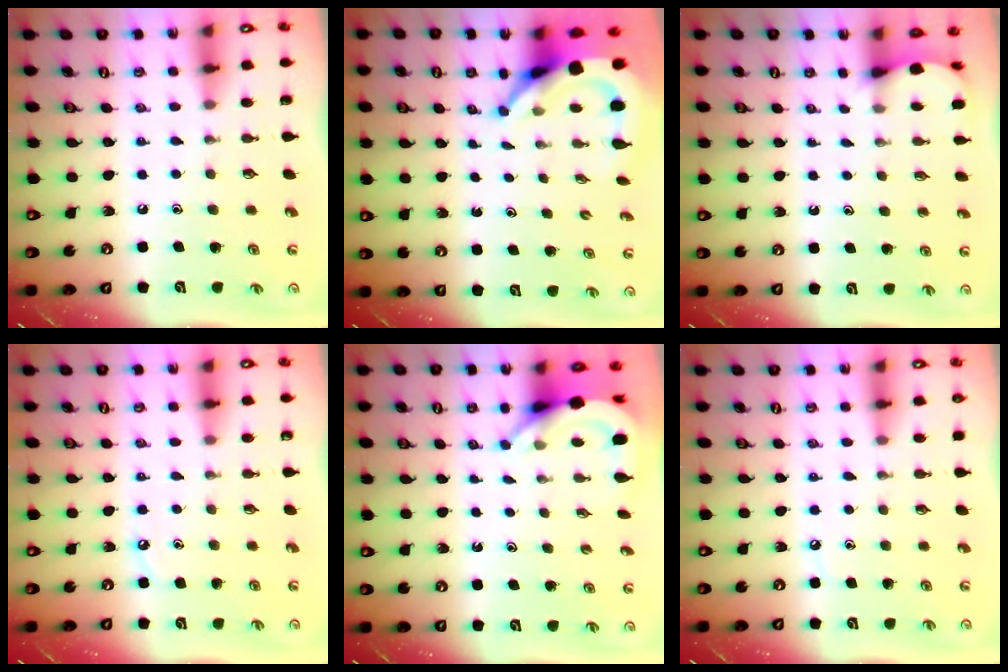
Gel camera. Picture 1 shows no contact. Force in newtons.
{"total": 6.7, "press": 6.6, "slide": 0.8}
{"total": 2.8, "press": 2.8, "slide": 0.3}
{"total": 4.0, "press": 4.0, "slide": 0.2}
{"total": 5.0, "press": 5.0, "slide": 0.2}
{"total": 3.7, "press": 3.7, "slide": 0.4}